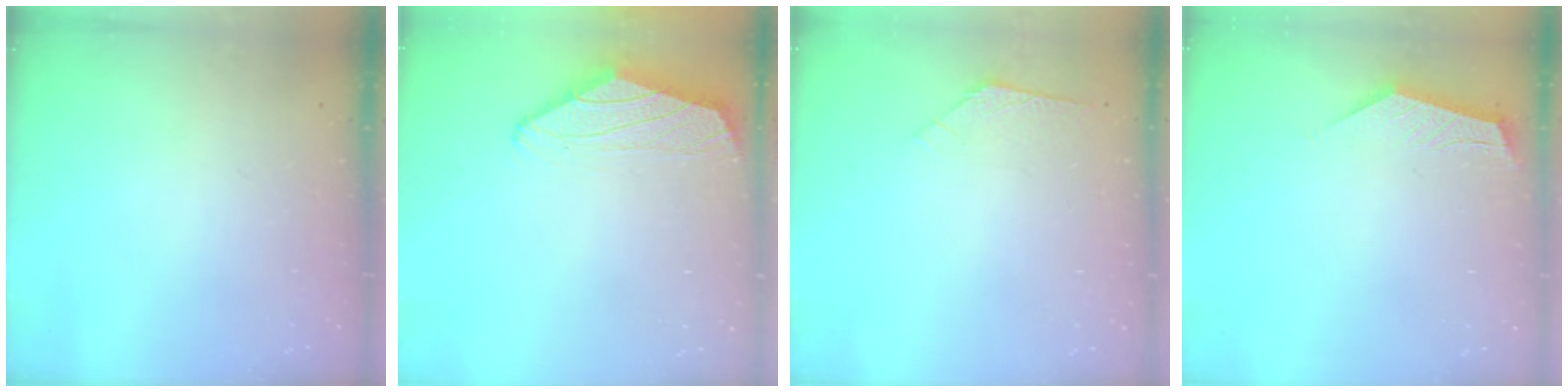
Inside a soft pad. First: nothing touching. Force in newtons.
{"total": 0.8, "press": 0.6, "slide": 0.5}
{"total": 2.5, "press": 2.4, "slide": 0.7}
{"total": 1.6, "press": 1.6, "slide": 0.2}